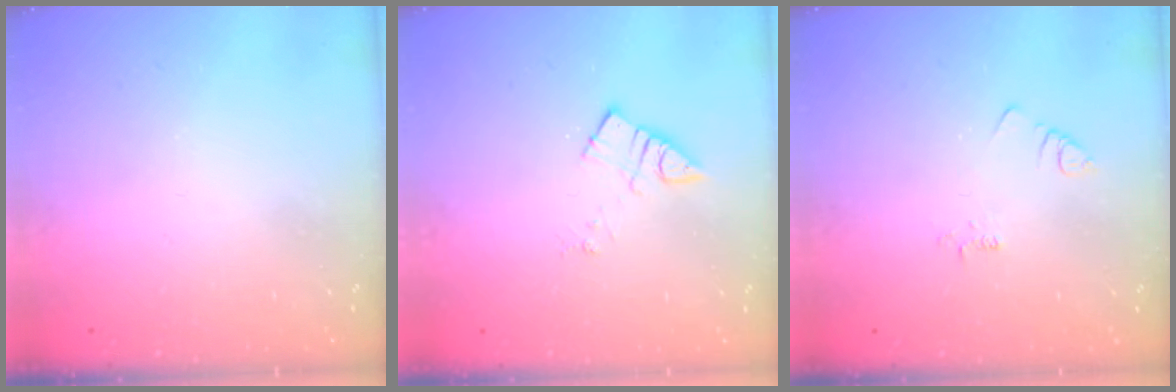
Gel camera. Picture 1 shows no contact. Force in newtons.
{"total": 5.0, "press": 5.0, "slide": 0.4}
{"total": 2.1, "press": 2.1, "slide": 0.4}